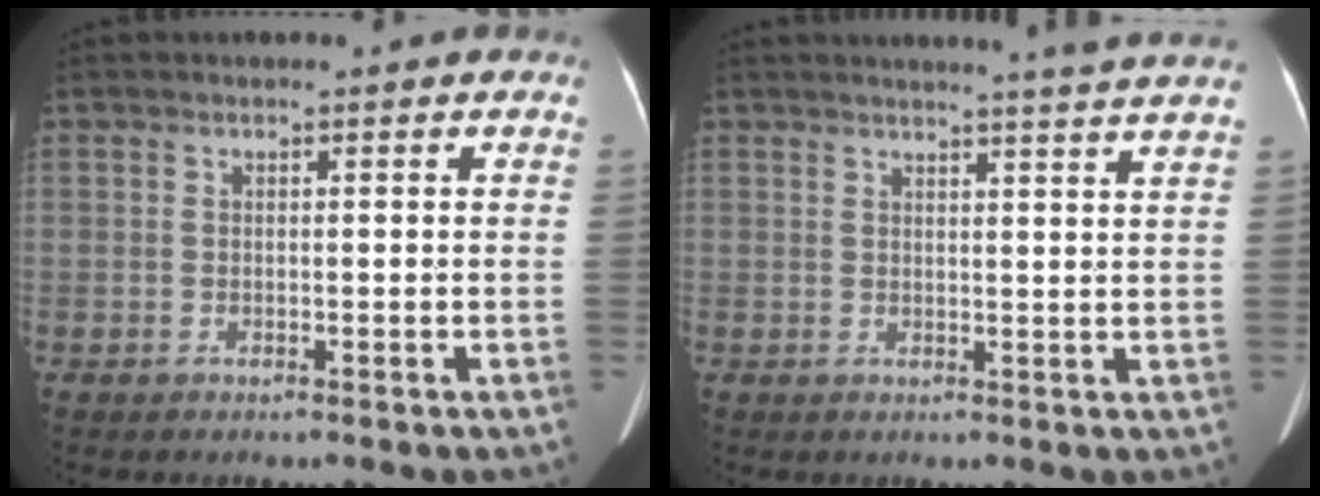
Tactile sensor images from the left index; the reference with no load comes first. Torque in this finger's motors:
{"motor_torque": [-0.77, -0.67, -0.17, 0.01]}